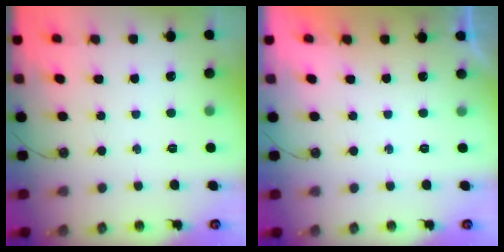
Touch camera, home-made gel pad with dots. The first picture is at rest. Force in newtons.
{"total": 0.0}